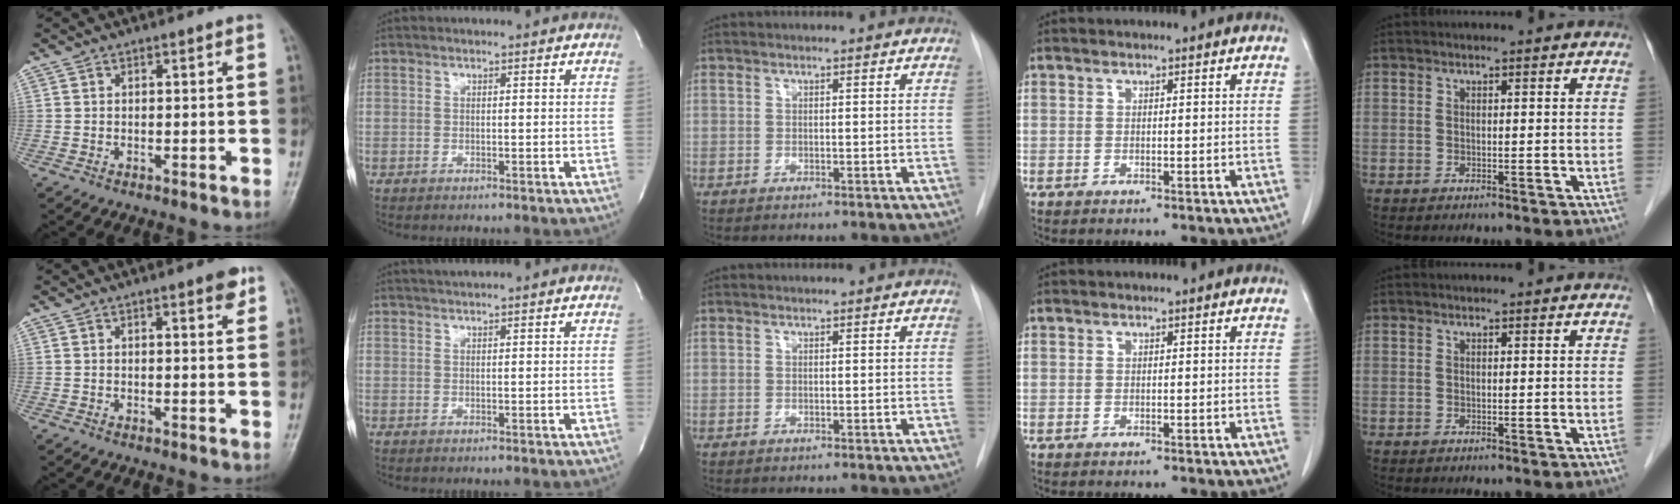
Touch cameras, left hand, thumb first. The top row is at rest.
{"thumb": {"total": 3.0, "force": [1.8, 0.8, 2.3], "torque": [-0.024, -0.008, 0.020]}, "index": {"total": 1.2, "force": [1.0, -0.2, 0.6], "torque": [-0.006, 0.009, 0.018]}}